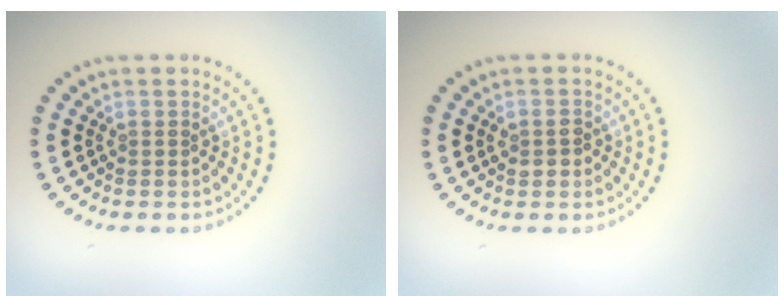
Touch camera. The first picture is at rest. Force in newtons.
{"total": 1.5, "press": 1.5, "slide": 0.1}